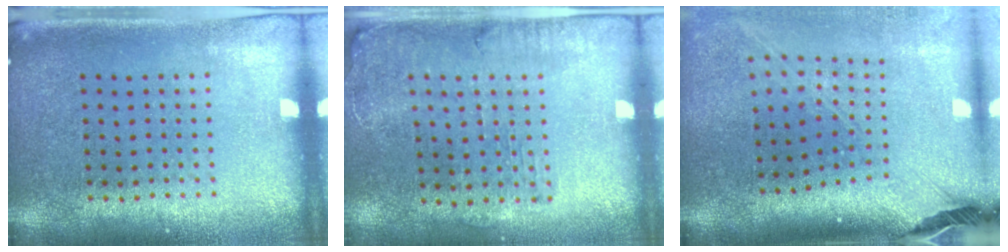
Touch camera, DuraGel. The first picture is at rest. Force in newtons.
{"total": 1.3, "press": 1.2, "slide": 0.4}
{"total": 2.6, "press": 1.9, "slide": 1.8}